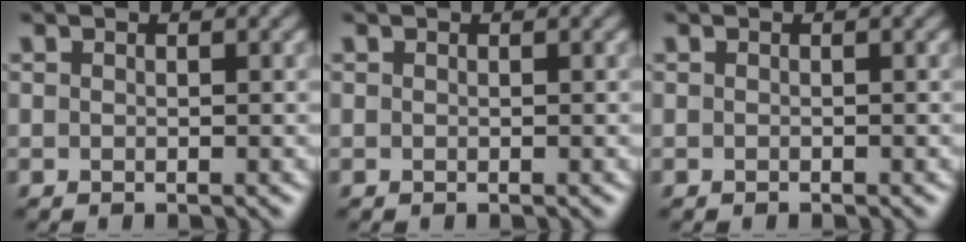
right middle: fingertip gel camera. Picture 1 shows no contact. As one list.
[{"total": 0.0}, {"total": 0.0}]